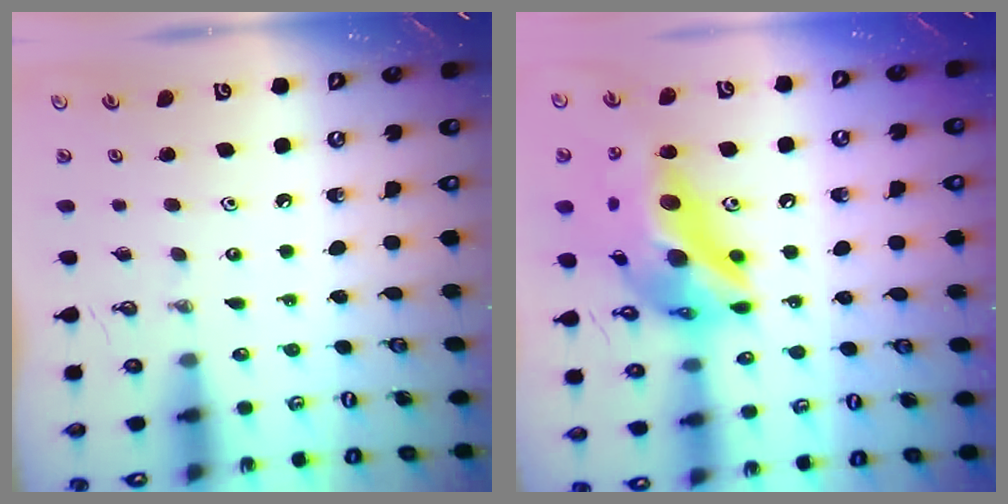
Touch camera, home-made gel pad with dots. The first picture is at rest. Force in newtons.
{"total": 22.4, "press": 22.0, "slide": 4.1}